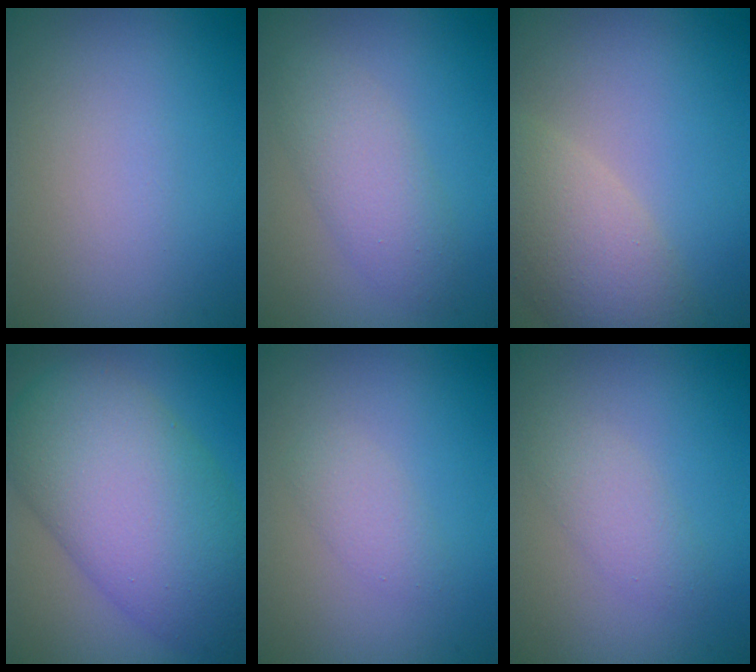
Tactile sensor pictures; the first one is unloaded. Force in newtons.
{"total": 3.4, "press": 3.4, "slide": 0.2}
{"total": 5.5, "press": 5.5, "slide": 0.5}
{"total": 11.9, "press": 11.9, "slide": 0.4}
{"total": 1.6, "press": 1.6, "slide": 0.1}
{"total": 2.0, "press": 2.0, "slide": 0.0}